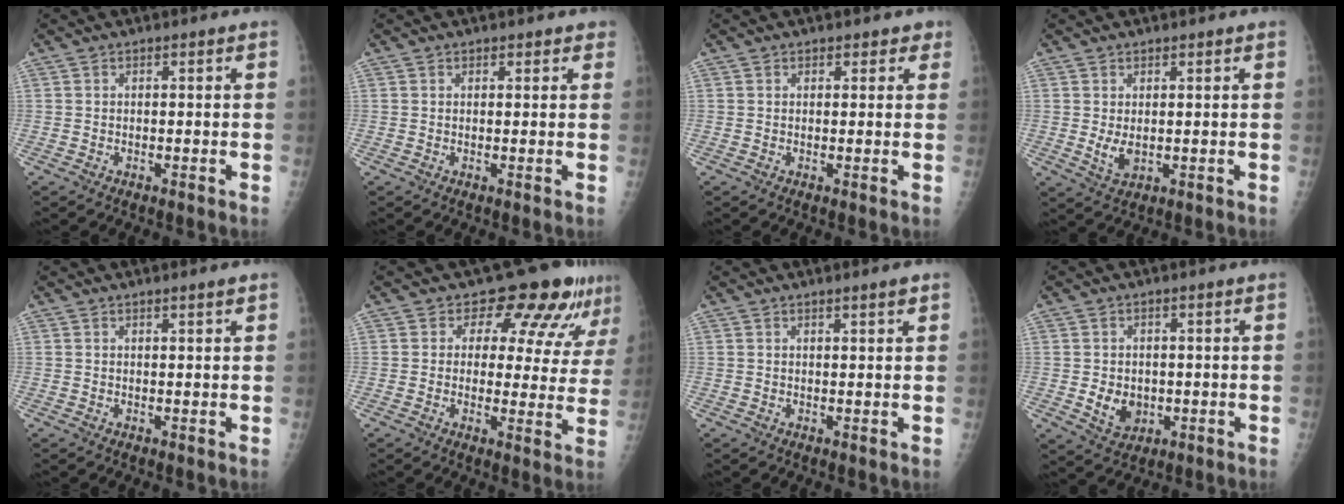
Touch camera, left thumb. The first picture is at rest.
{"total": 1.3, "force": [1.0, 0.8, 0.2], "torque": [0.015, -0.005, 0.007]}
{"total": 2.0, "force": [1.4, 1.4, 0.5], "torque": [0.022, -0.004, 0.011]}
{"total": 3.2, "force": [0.4, 2.0, 2.5], "torque": [-0.040, -0.011, 0.016]}
{"total": 1.1, "force": [0.8, 0.0, 0.7], "torque": [-0.008, -0.006, 0.014]}
{"total": 11.9, "force": [8.6, 6.1, 5.6], "torque": [-0.024, -0.042, 0.088]}
{"total": 1.6, "force": [1.1, 0.0, 1.1], "torque": [-0.012, -0.007, 0.018]}
{"total": 5.3, "force": [-0.5, 4.2, 3.1], "torque": [-0.030, -0.004, 0.005]}